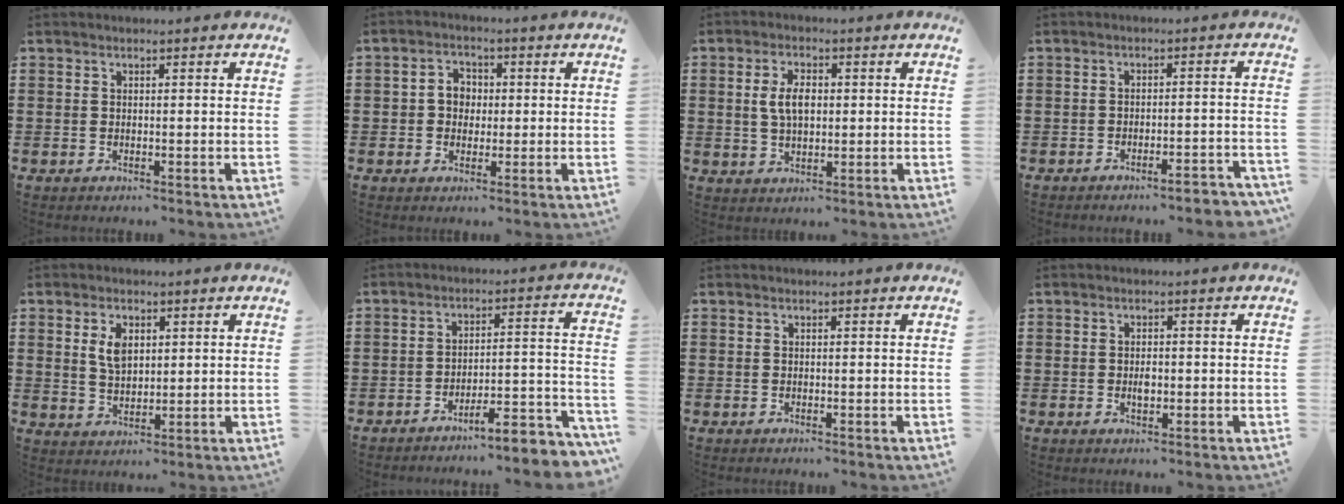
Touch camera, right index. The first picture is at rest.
{"total": 3.8, "force": [0.0, 3.3, 2.0], "torque": [-0.050, 0.012, -0.006]}
{"total": 5.1, "force": [0.6, 2.6, 4.3], "torque": [-0.087, 0.006, 0.004]}
{"total": 2.7, "force": [-2.5, -0.1, 1.1], "torque": [-0.020, -0.003, -0.050]}
{"total": 4.3, "force": [1.4, 2.6, 3.2], "torque": [-0.072, 0.011, 0.024]}
{"total": 5.5, "force": [-5.0, 0.2, 2.3], "torque": [-0.037, -0.015, -0.096]}
{"total": 0.0}
{"total": 1.9, "force": [-0.2, 0.8, 1.6], "torque": [-0.032, 0.001, -0.004]}